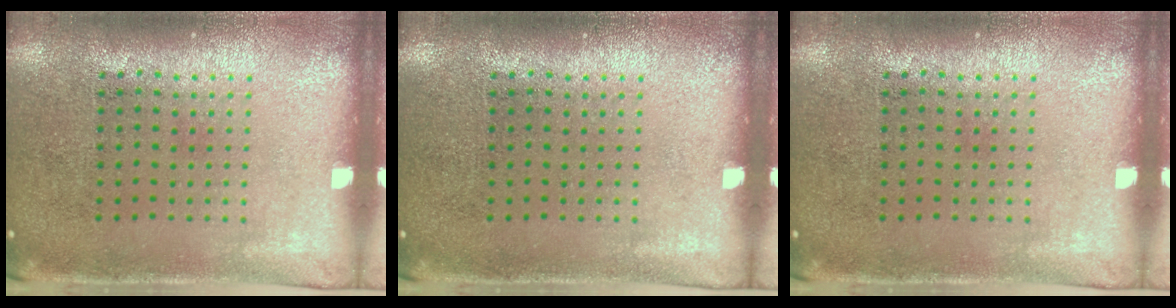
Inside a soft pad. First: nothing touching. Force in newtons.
{"total": 0.0}
{"total": 0.0}